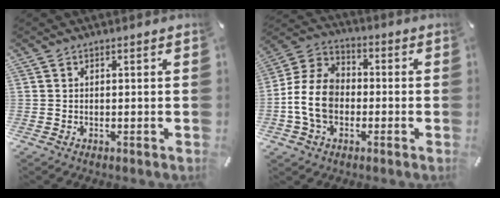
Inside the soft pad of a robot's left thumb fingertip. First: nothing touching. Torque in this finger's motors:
{"motor_torque": [0.66, 0.93, 0.76, 0.47, 0.51]}